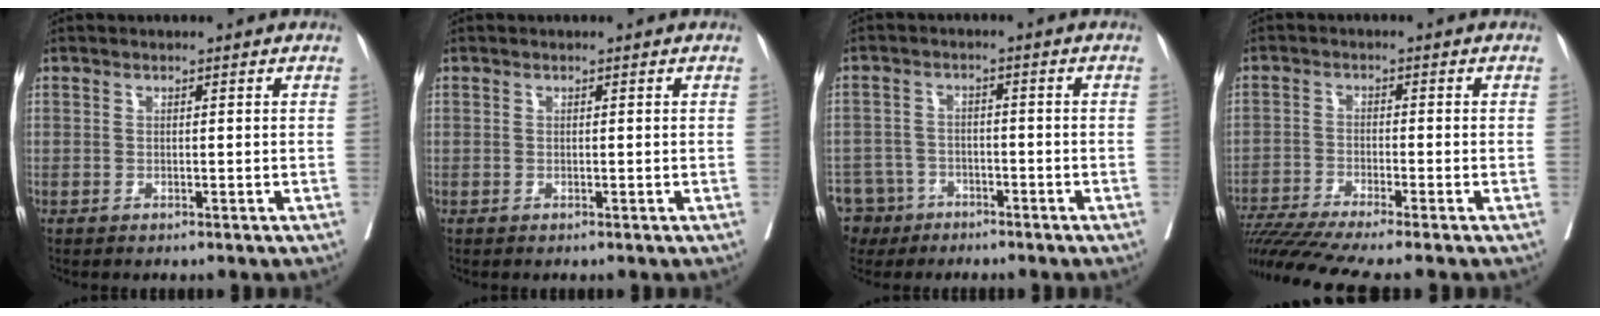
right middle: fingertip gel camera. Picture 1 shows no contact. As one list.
[{"total": 0.0}, {"total": 7.8, "force": [-5.5, 5.5, 0.8], "torque": [-0.029, -0.001, -0.094]}, {"total": 13.8, "force": [-11.7, -0.9, 7.2], "torque": [-0.124, -0.025, -0.196]}]